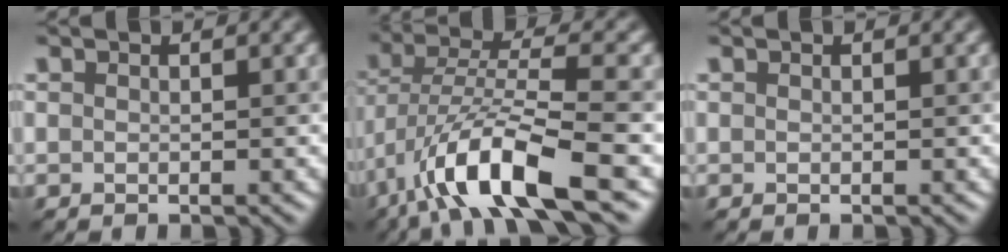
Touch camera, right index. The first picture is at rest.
{"total": 10.2, "force": [-5.4, 2.5, 8.3], "torque": [-0.151, 0.011, -0.101]}
{"total": 0.0}